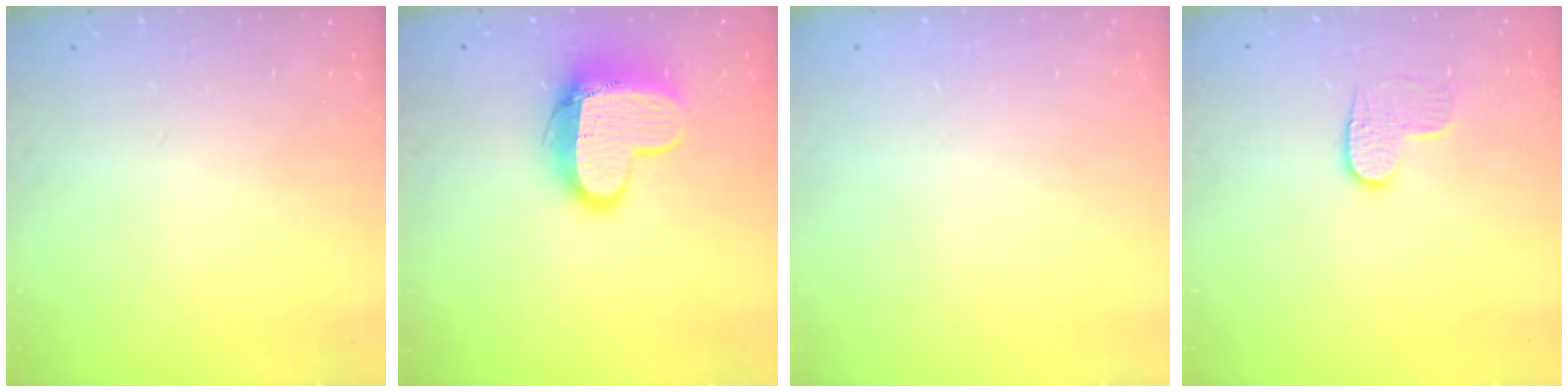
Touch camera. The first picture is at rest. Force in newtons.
{"total": 13.2, "press": 13.2, "slide": 1.2}
{"total": 0.6, "press": 0.5, "slide": 0.2}
{"total": 6.1, "press": 6.1, "slide": 0.5}